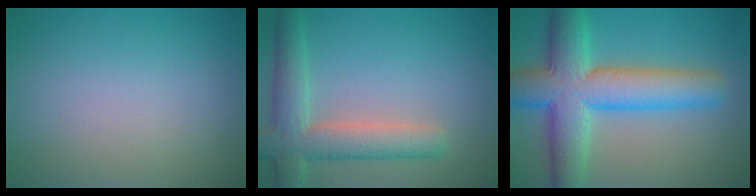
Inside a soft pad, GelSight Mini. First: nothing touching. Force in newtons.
{"total": 6.0, "press": 6.0, "slide": 0.6}
{"total": 10.1, "press": 10.1, "slide": 0.4}